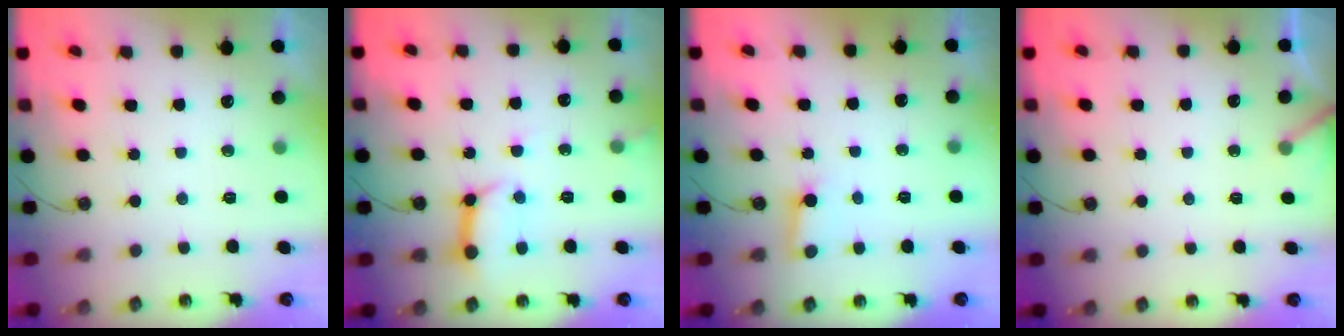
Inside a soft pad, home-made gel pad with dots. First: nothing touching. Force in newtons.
{"total": 10.4, "press": 10.3, "slide": 1.4}
{"total": 2.8, "press": 2.8, "slide": 0.1}
{"total": 2.8, "press": 2.8, "slide": 0.2}